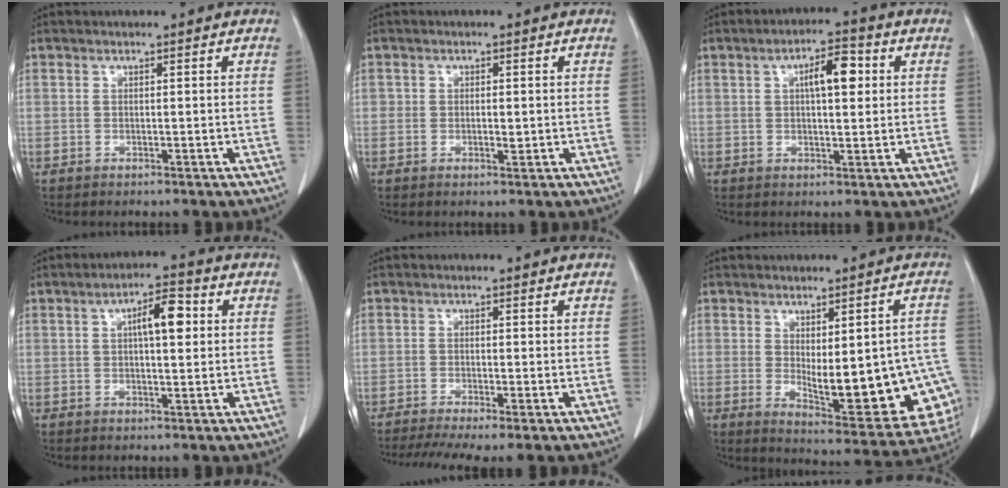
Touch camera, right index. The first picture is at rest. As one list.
[{"total": 1.6, "force": [-0.1, 0.9, 1.3], "torque": [-0.018, -0.001, -0.001]}, {"total": 6.2, "force": [1.7, 2.0, 5.7], "torque": [-0.092, 0.013, 0.026]}, {"total": 6.3, "force": [1.5, 1.9, 5.8], "torque": [-0.094, 0.014, 0.024]}, {"total": 6.8, "force": [-4.6, 0.9, 4.9], "torque": [-0.082, -0.012, -0.079]}, {"total": 17.7, "force": [-2.8, 6.0, 16.4], "torque": [-0.147, 0.001, -0.012]}]